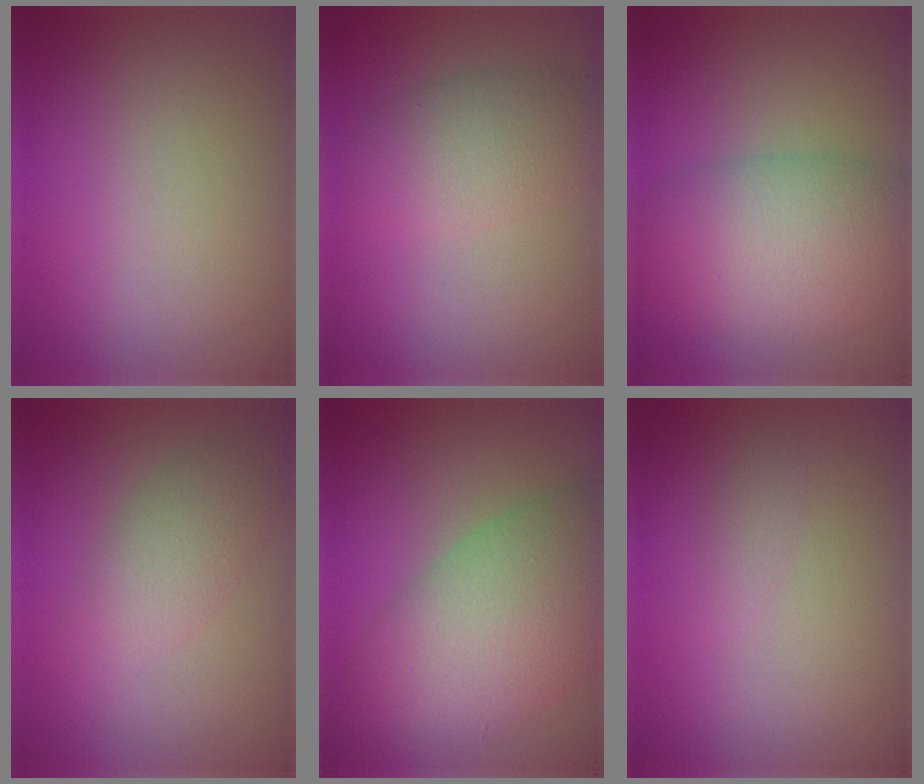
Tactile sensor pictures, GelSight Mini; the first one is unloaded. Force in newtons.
{"total": 4.1, "press": 4.1, "slide": 0.2}
{"total": 8.6, "press": 8.6, "slide": 0.3}
{"total": 3.5, "press": 3.5, "slide": 0.1}
{"total": 10.1, "press": 10.0, "slide": 0.5}
{"total": 0.8, "press": 0.7, "slide": 0.1}